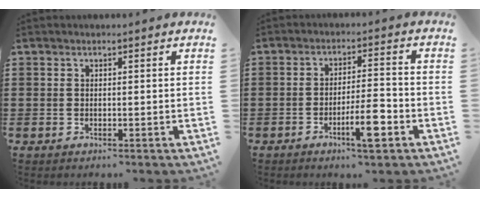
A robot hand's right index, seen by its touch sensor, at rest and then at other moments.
{"total": 7.0, "force": [-3.3, 1.3, 6.1], "torque": [-0.108, 0.000, -0.058]}